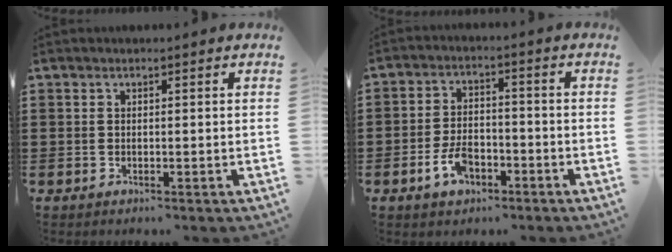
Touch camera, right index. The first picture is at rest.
{"total": 5.2, "force": [-2.8, 2.8, 3.3], "torque": [-0.077, 0.003, -0.056]}